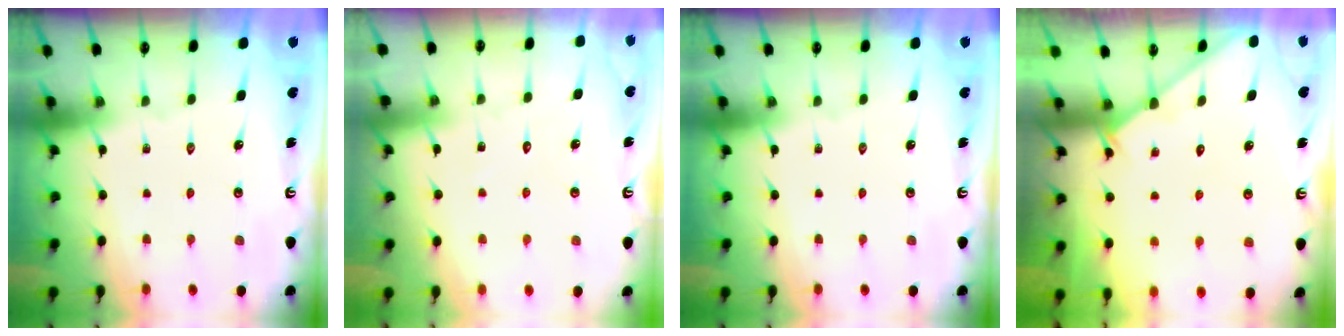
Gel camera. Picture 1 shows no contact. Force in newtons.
{"total": 4.5, "press": 4.5, "slide": 0.4}
{"total": 0.0}
{"total": 2.3, "press": 2.3, "slide": 0.2}